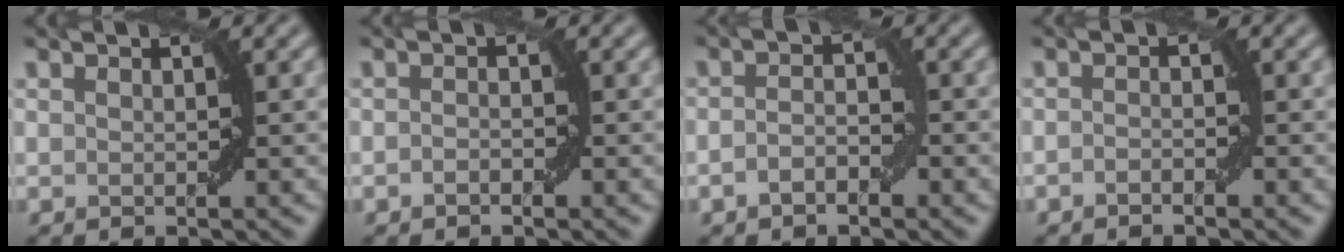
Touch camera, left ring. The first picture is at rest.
{"total": 0.8, "force": [-0.5, 0.3, 0.6], "torque": [-0.011, 0.003, -0.008]}
{"total": 2.1, "force": [-1.0, 1.0, 1.6], "torque": [-0.030, 0.003, -0.021]}
{"total": 0.9, "force": [-0.7, 0.2, 0.6], "torque": [-0.010, 0.004, -0.011]}